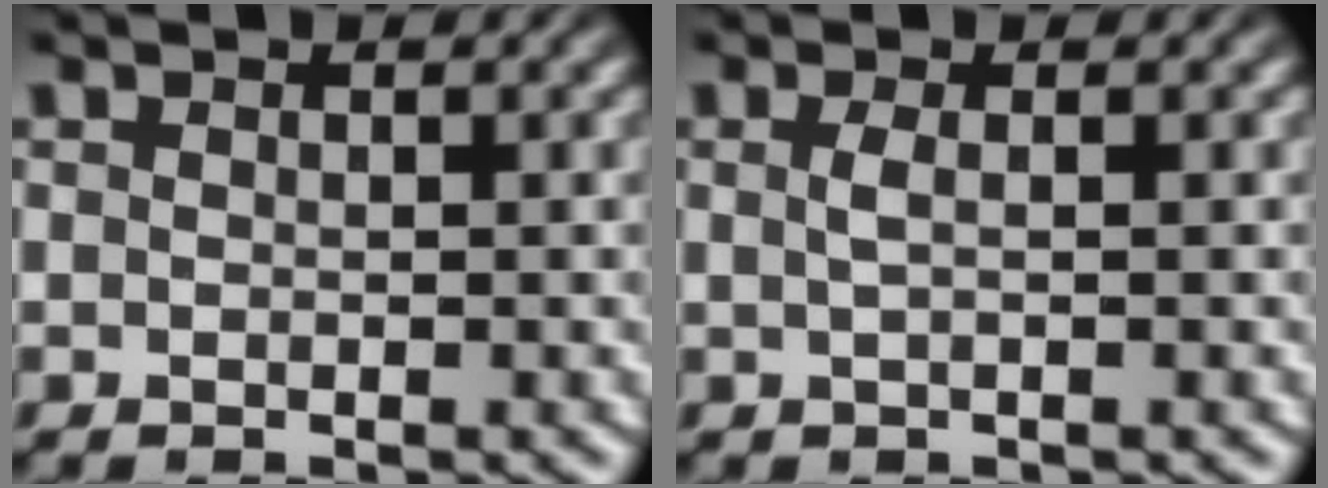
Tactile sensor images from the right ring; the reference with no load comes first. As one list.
[{"total": 0.8, "force": [-0.1, -0.2, 0.8], "torque": [-0.021, -0.003, 0.001]}]